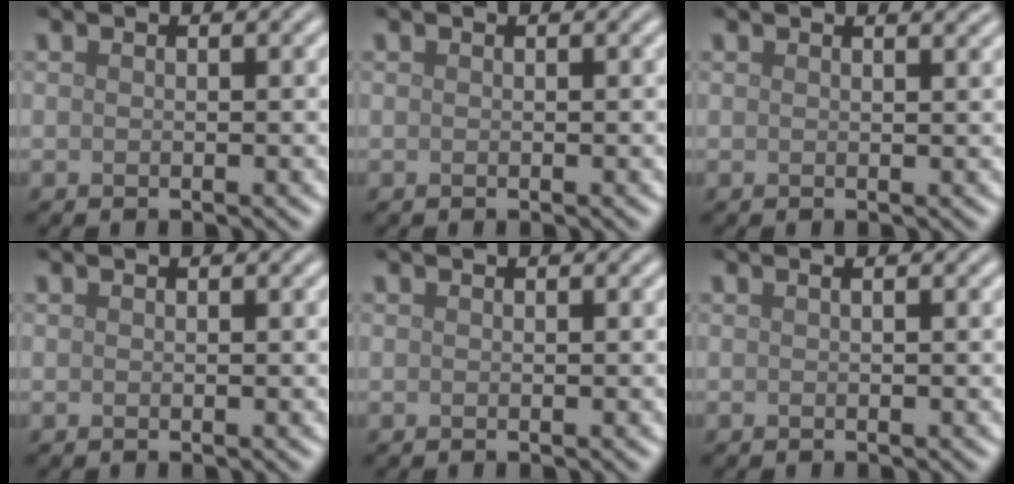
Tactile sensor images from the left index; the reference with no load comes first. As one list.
[{"total": 0.0}, {"total": 1.7, "force": [1.4, 0.5, 0.8], "torque": [-0.003, 0.003, 0.011]}, {"total": 0.0}, {"total": 0.0}, {"total": 0.8, "force": [0.1, 0.3, 0.7], "torque": [-0.009, 0.000, -0.005]}]